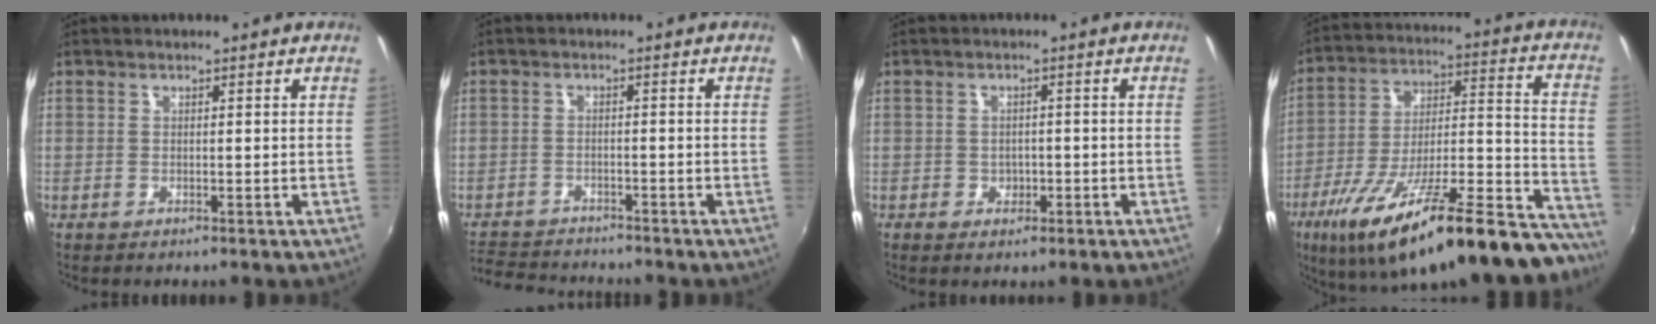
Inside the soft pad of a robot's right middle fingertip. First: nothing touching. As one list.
[{"total": 7.4, "force": [-7.0, 2.2, 1.4], "torque": [-0.054, 0.007, -0.121]}, {"total": 2.6, "force": [-1.0, 2.2, 1.0], "torque": [-0.018, 0.000, -0.011]}, {"total": 32.7, "force": [-24.0, 7.7, 20.8], "torque": [-0.299, -0.023, -0.353]}]